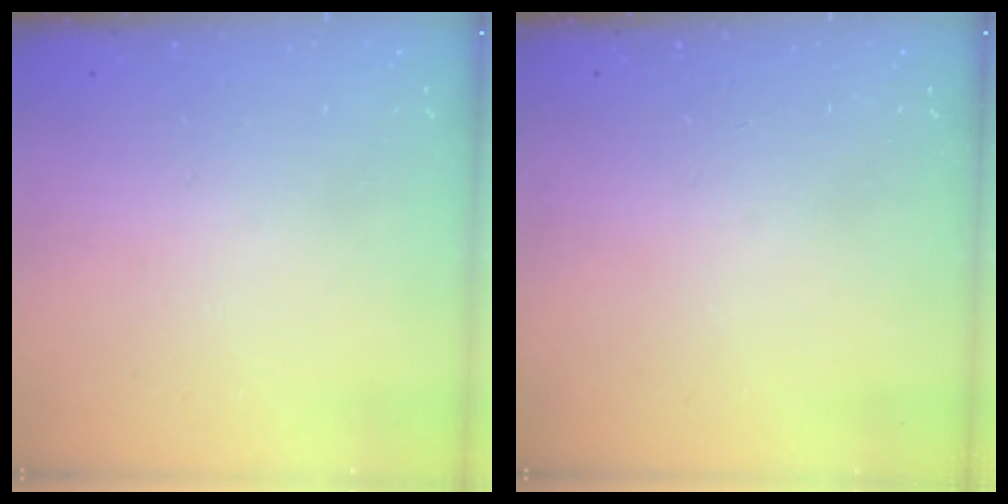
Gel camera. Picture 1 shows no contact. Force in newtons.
{"total": 0.0}